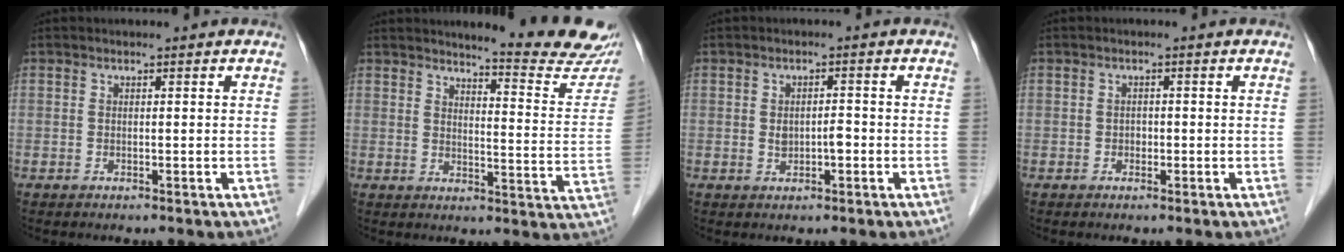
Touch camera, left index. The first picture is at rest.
{"total": 14.4, "force": [13.6, -0.1, 4.5], "torque": [-0.052, -0.087, 0.148]}
{"total": 2.4, "force": [-0.5, 1.2, 2.0], "torque": [-0.036, 0.005, -0.003]}
{"total": 0.9, "force": [-0.3, 0.7, 0.4], "torque": [-0.004, 0.002, -0.008]}